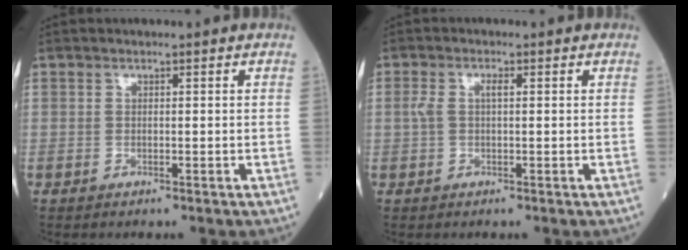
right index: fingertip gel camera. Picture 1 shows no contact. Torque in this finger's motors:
{"motor_torque": [0.52, 0.07, 0.23, 0.06]}